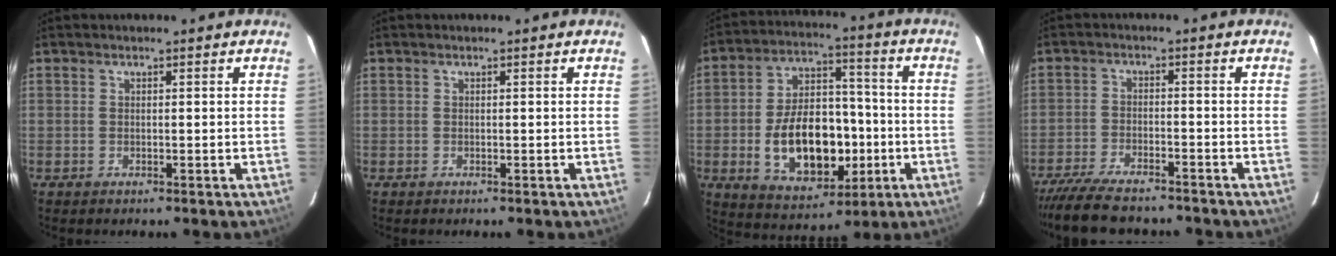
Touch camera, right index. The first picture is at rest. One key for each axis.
{"total": 0.0}
{"total": 17.7, "fx": -4.0, "fy": 10.6, "fz": 13.6, "tx": -0.261, "ty": 0.019, "tz": -0.043}
{"total": 13.1, "fx": -11.4, "fy": 3.1, "fz": 5.5, "tx": -0.126, "ty": -0.025, "tz": -0.186}